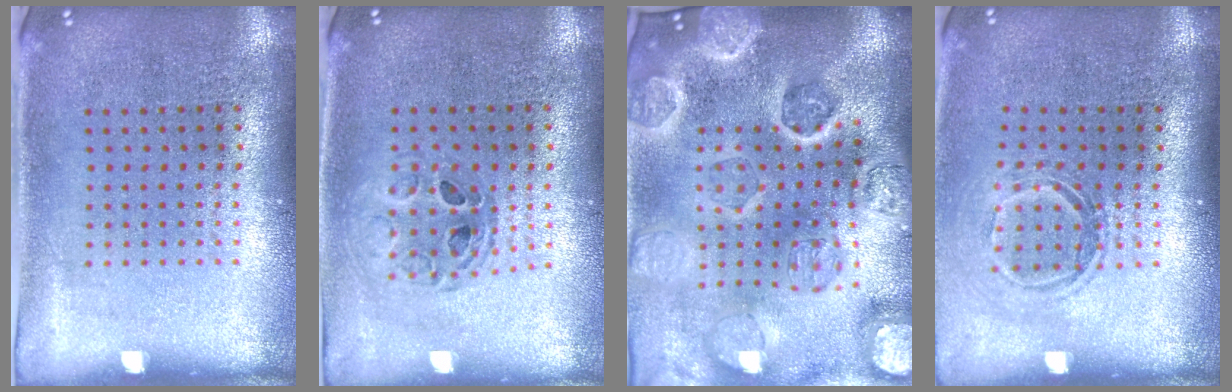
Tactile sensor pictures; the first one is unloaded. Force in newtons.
{"total": 0.8, "press": 0.8, "slide": 0.2}
{"total": 5.0, "press": 4.4, "slide": 2.4}
{"total": 1.5, "press": 1.1, "slide": 1.0}